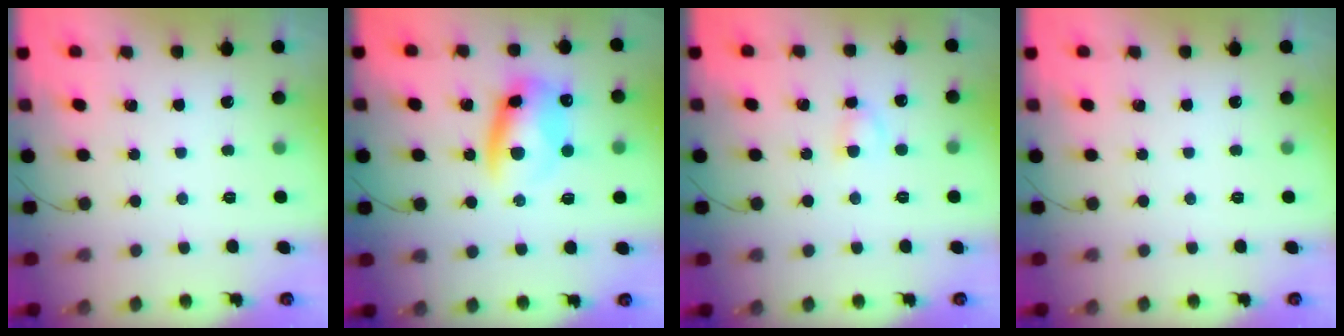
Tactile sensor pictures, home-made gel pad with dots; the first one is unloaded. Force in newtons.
{"total": 10.6, "press": 10.4, "slide": 2.3}
{"total": 2.8, "press": 2.5, "slide": 1.2}
{"total": 0.0}